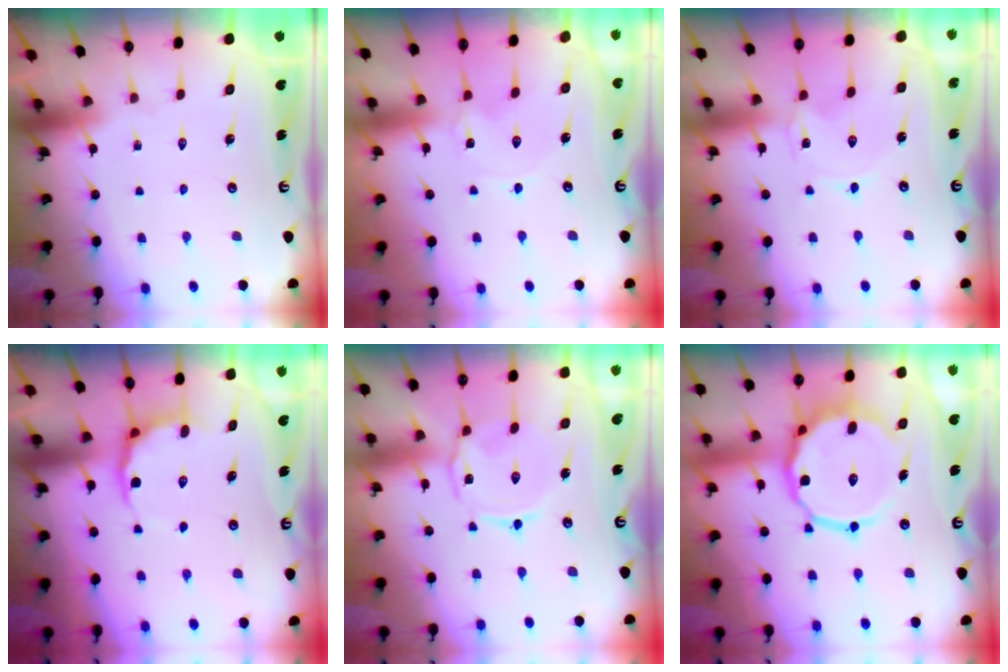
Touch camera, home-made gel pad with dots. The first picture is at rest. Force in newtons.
{"total": 2.0, "press": 2.0, "slide": 0.3}
{"total": 0.0}
{"total": 7.7, "press": 7.2, "slide": 2.6}
{"total": 2.9, "press": 2.9, "slide": 0.5}
{"total": 13.7, "press": 13.6, "slide": 1.7}